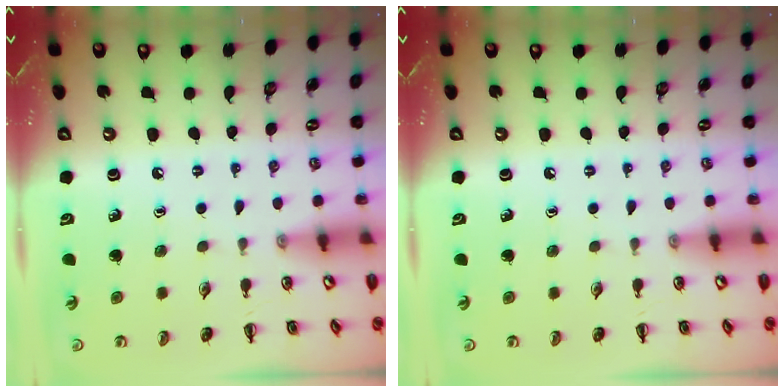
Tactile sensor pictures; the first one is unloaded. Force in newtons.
{"total": 0.0}